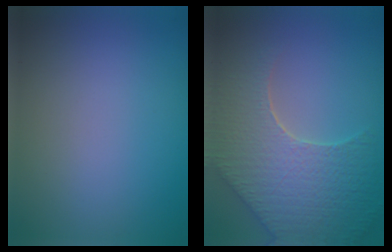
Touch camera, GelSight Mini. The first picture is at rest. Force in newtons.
{"total": 9.1, "press": 6.4, "slide": 6.5}